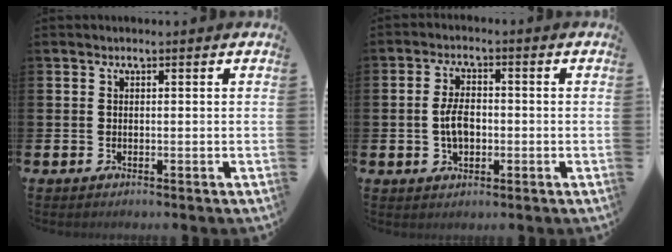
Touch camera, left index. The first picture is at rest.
{"total": 4.2, "force": [-0.5, 2.4, 3.4], "torque": [-0.052, 0.002, -0.012]}